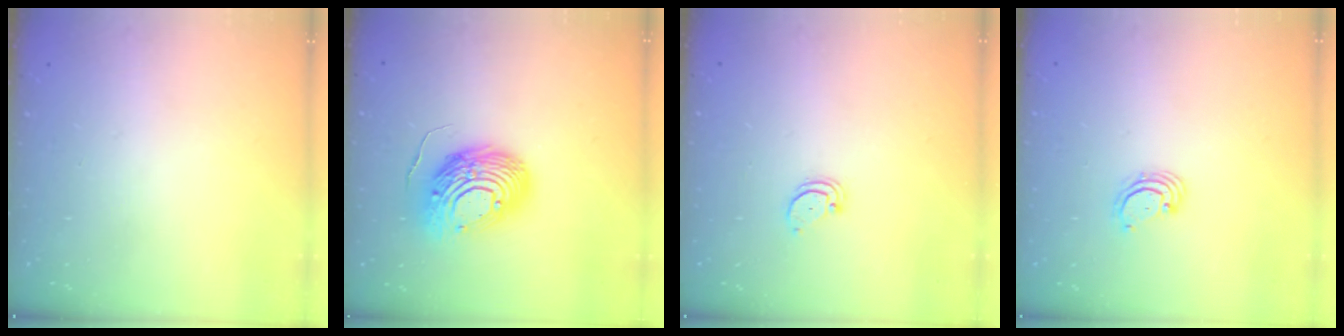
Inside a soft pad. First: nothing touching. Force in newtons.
{"total": 14.1, "press": 13.9, "slide": 2.6}
{"total": 1.5, "press": 1.5, "slide": 0.2}
{"total": 2.7, "press": 2.7, "slide": 0.3}